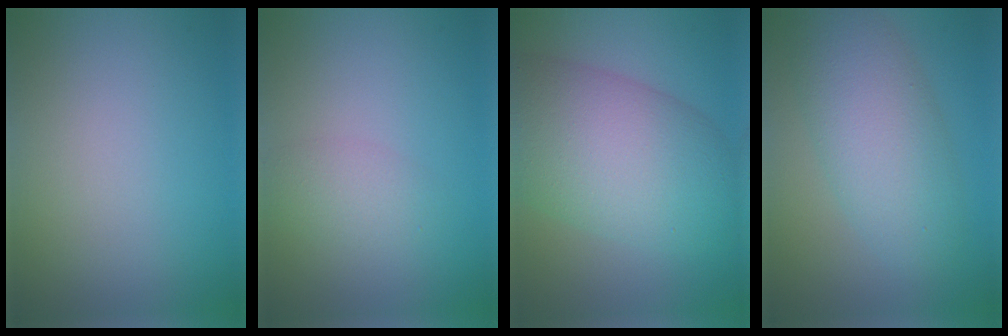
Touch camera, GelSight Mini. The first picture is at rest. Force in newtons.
{"total": 2.0, "press": 2.0, "slide": 0.1}
{"total": 10.8, "press": 10.8, "slide": 0.4}
{"total": 6.6, "press": 6.6, "slide": 0.2}